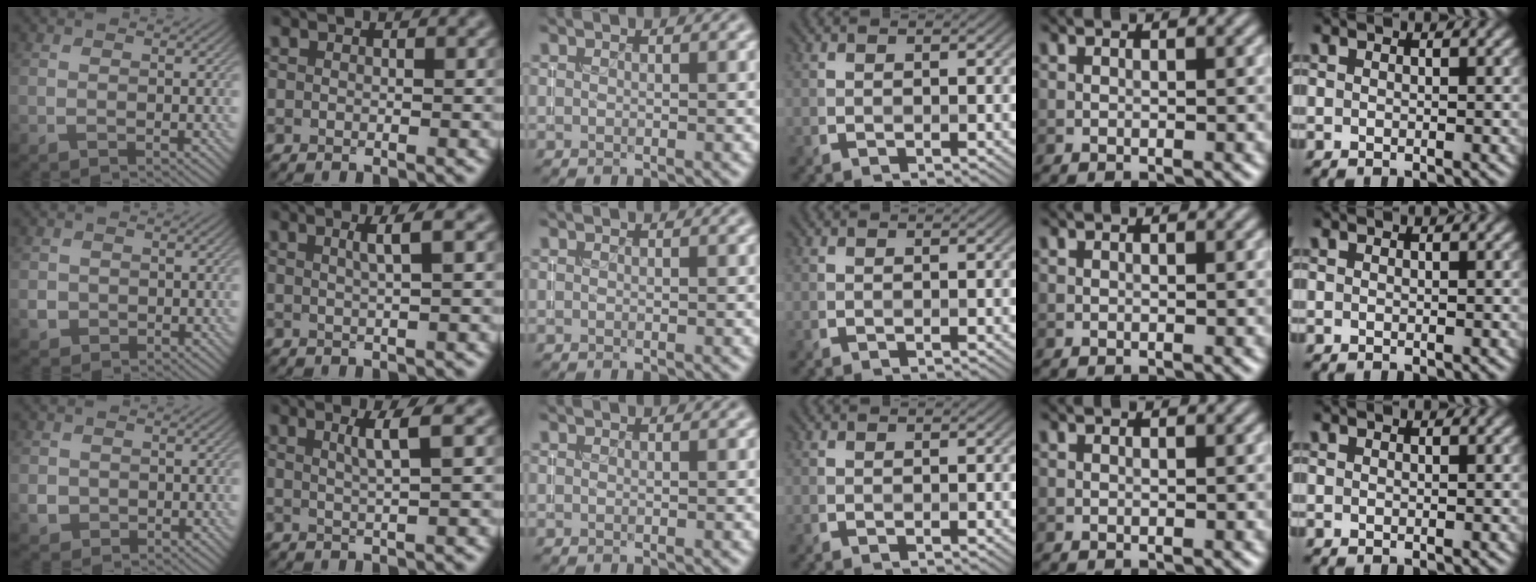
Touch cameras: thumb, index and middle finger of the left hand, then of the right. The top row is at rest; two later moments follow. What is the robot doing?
{"motion": "insert", "object": "coin"}